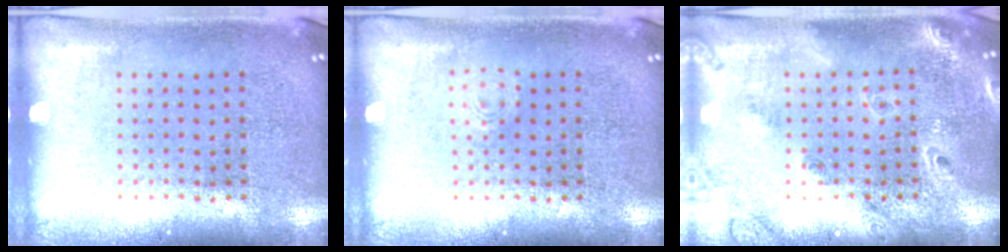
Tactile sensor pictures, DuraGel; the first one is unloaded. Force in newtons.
{"total": 0.8, "press": 0.8, "slide": 0.2}
{"total": 2.0, "press": 1.7, "slide": 0.9}